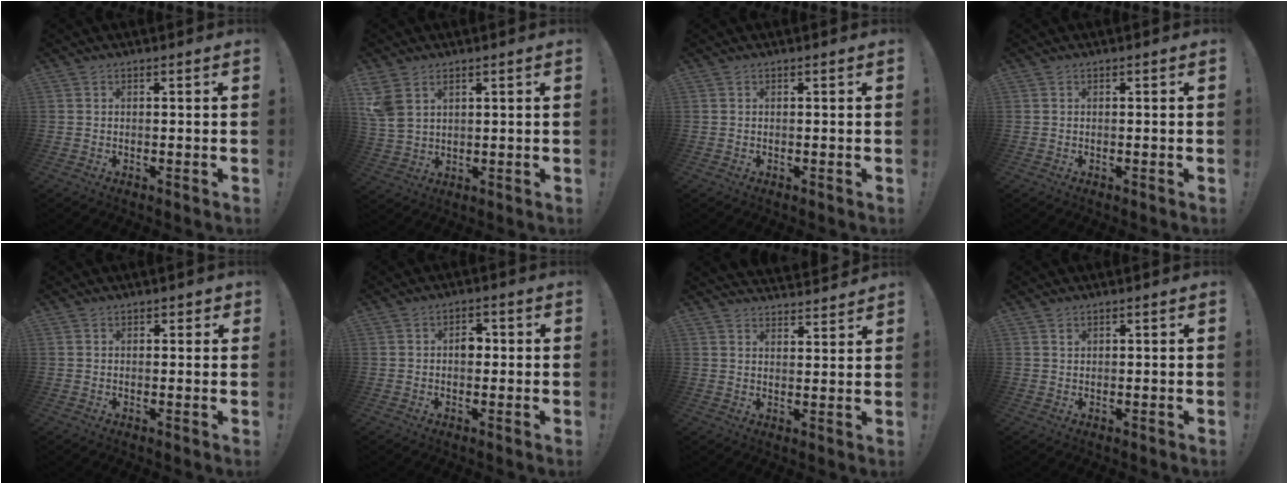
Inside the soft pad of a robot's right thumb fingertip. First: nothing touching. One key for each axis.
{"total": 6.0, "fx": 3.1, "fy": 4.0, "fz": 3.3, "tx": -0.059, "ty": -0.016, "tz": 0.062}
{"total": 0.0}
{"total": 0.0}
{"total": 1.2, "fx": 0.6, "fy": 0.9, "fz": 0.3, "tx": 0.005, "ty": -0.004, "tz": 0.010}
{"total": 4.0, "fx": -0.2, "fy": 2.9, "fz": 2.7, "tx": -0.030, "ty": 0.006, "tz": -0.009}
{"total": 3.7, "fx": 3.4, "fy": 1.2, "fz": 0.8, "tx": -0.004, "ty": -0.029, "tz": 0.059}
{"total": 0.7, "fx": 0.5, "fy": 0.5, "fz": 0.2, "tx": 0.002, "ty": -0.003, "tz": 0.008}